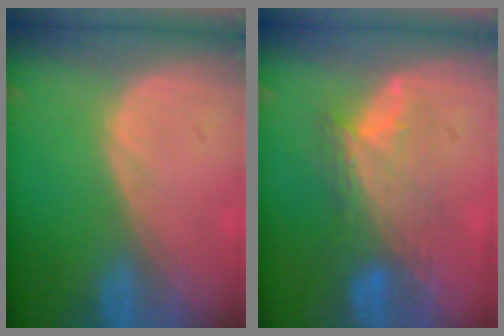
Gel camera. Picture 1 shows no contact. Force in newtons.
{"total": 7.4, "press": 7.1, "slide": 2.1}